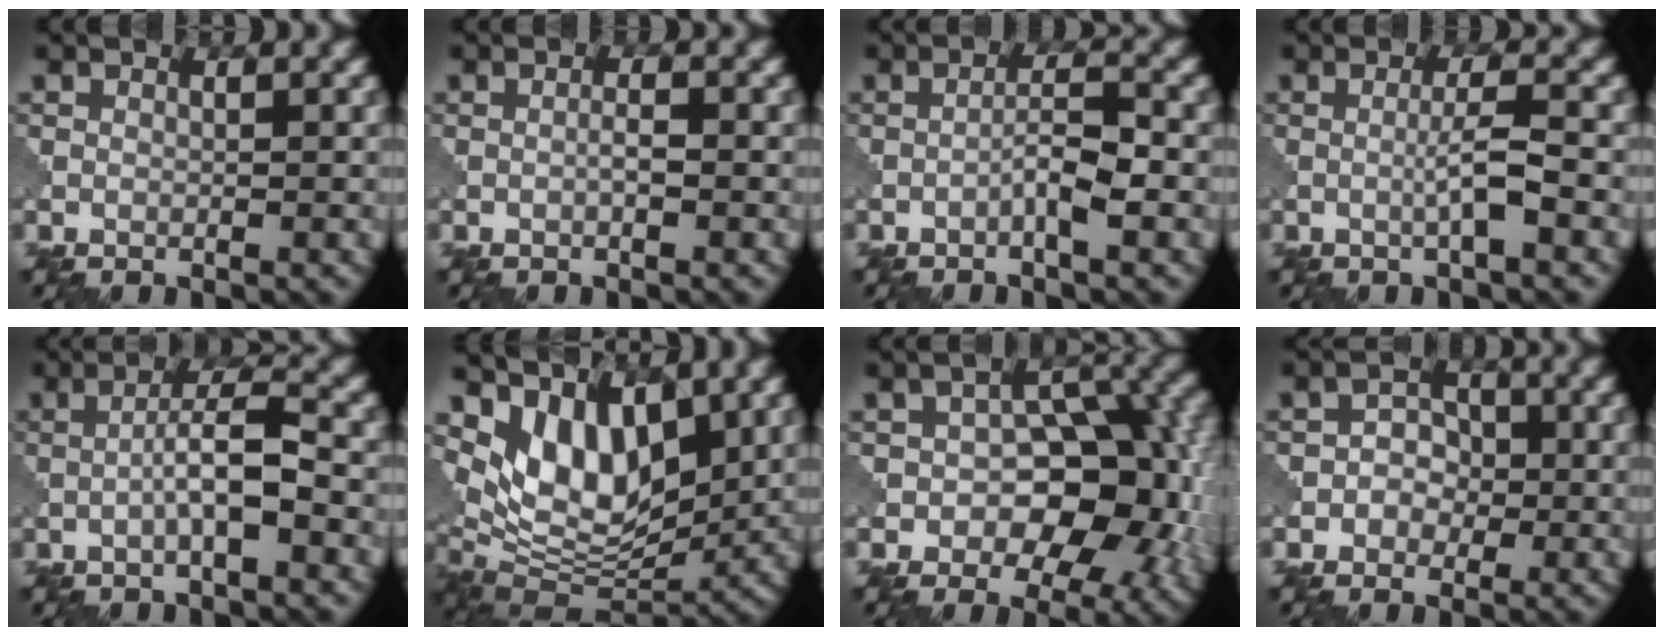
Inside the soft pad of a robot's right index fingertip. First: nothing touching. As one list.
[{"total": 1.0, "force": [-0.3, 0.1, 0.9], "torque": [-0.017, 0.002, -0.007]}, {"total": 2.8, "force": [-1.3, 0.2, 2.5], "torque": [-0.043, 0.011, -0.028]}, {"total": 2.6, "force": [-0.6, 0.0, 2.5], "torque": [-0.046, 0.006, -0.016]}, {"total": 4.2, "force": [-1.1, 0.6, 4.0], "torque": [-0.067, 0.014, -0.026]}, {"total": 7.6, "force": [3.4, 4.1, 5.4], "torque": [-0.102, -0.020, 0.061]}, {"total": 10.2, "force": [-1.6, 6.2, 7.8], "torque": [-0.084, 0.009, -0.029]}, {"total": 2.4, "force": [-0.4, 2.0, 1.2], "torque": [0.000, 0.003, -0.018]}]